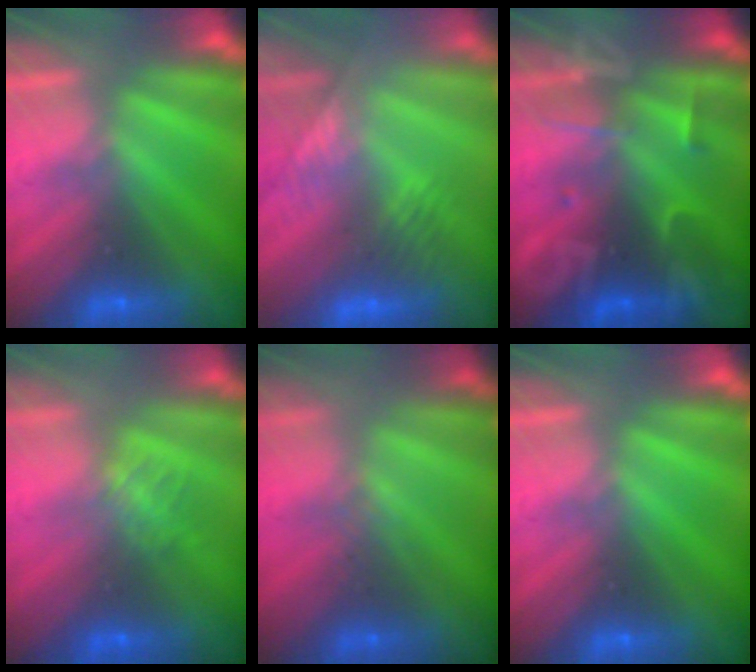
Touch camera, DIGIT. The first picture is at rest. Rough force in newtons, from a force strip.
{"total": 2.7}
{"total": 2.4}
{"total": 1.3}
{"total": 2.6}
{"total": 0.0}